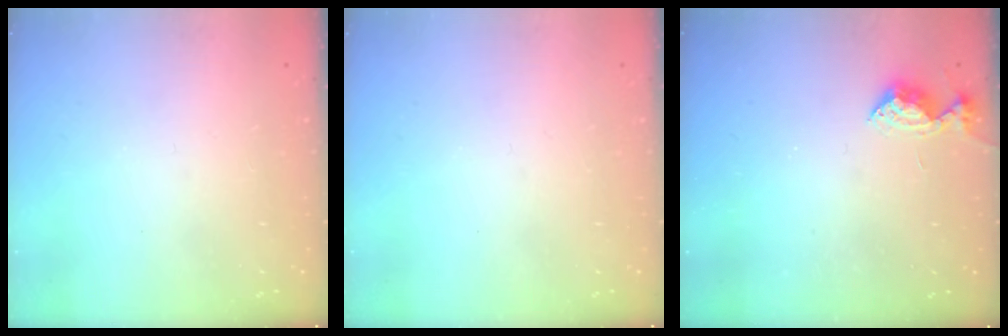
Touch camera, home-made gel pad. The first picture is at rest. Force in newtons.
{"total": 0.0}
{"total": 6.7, "press": 6.6, "slide": 0.7}